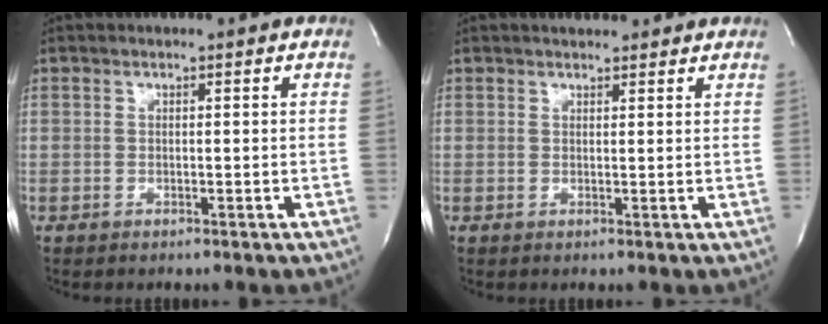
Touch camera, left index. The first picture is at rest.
{"total": 4.0, "force": [3.5, 1.2, 1.4], "torque": [-0.018, 0.015, 0.044]}